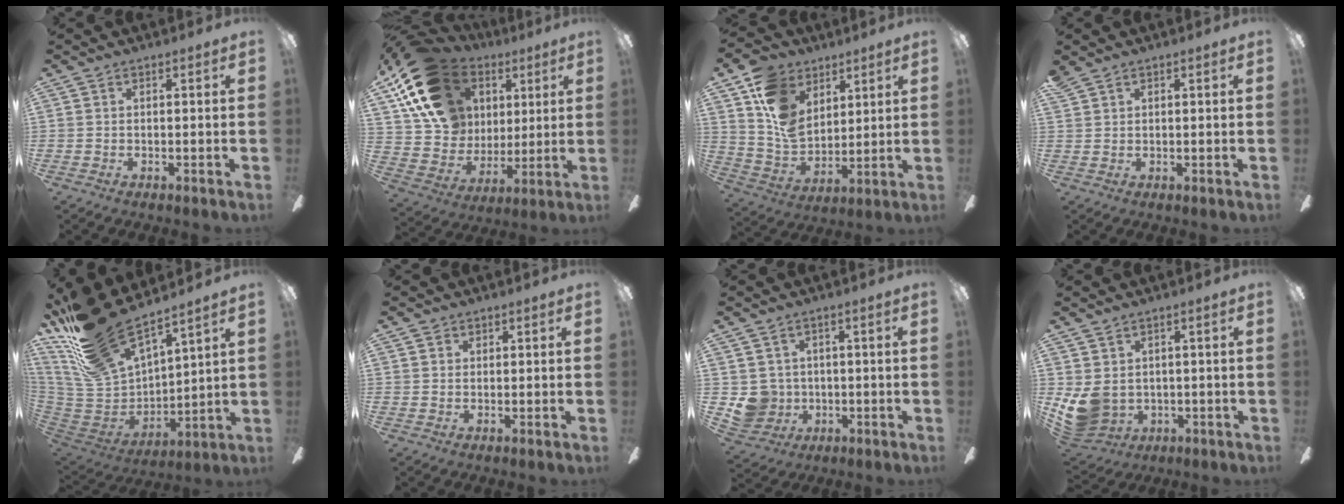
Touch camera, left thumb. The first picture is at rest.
{"total": 20.9, "force": [10.1, 15.5, 9.6], "torque": [-0.171, -0.034, 0.207]}
{"total": 14.0, "force": [7.5, 9.9, 6.4], "torque": [-0.139, -0.030, 0.148]}
{"total": 1.4, "force": [1.1, 0.8, 0.4], "torque": [-0.010, 0.000, 0.022]}
{"total": 22.4, "force": [17.9, 7.5, 11.2], "torque": [-0.251, -0.126, 0.316]}
{"total": 1.2, "force": [0.7, 0.9, 0.2], "torque": [0.004, 0.000, 0.010]}
{"total": 6.7, "force": [0.2, 6.6, 1.2], "torque": [-0.052, -0.002, 0.010]}
{"total": 8.1, "force": [-0.3, 7.1, 3.9], "torque": [-0.106, -0.007, 0.000]}